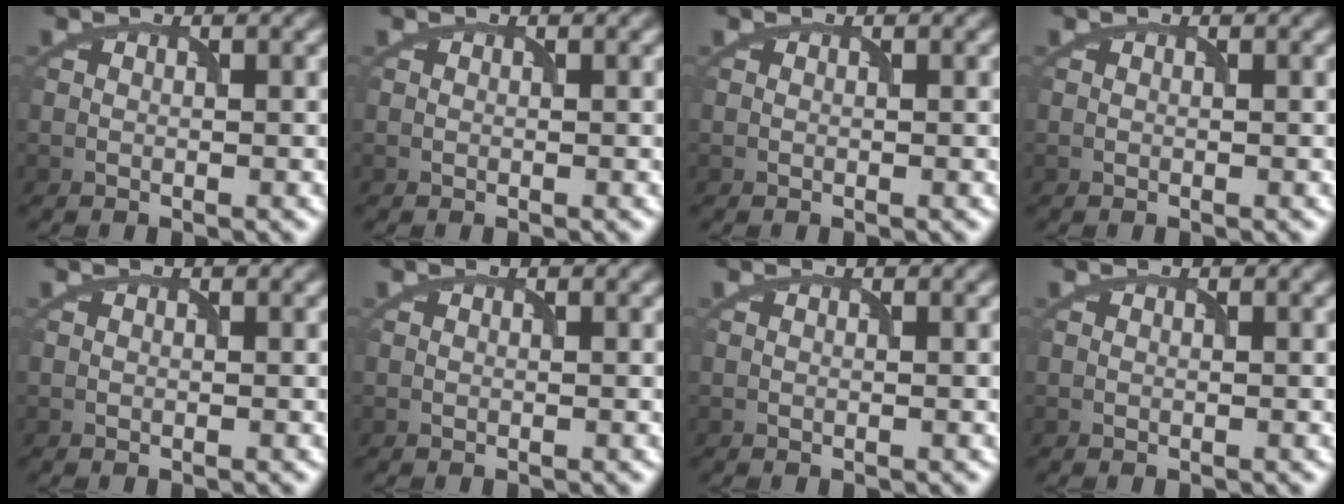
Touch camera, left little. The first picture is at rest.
{"total": 0.0}
{"total": 0.0}
{"total": 0.0}
{"total": 0.0}
{"total": 0.0}
{"total": 0.0}
{"total": 0.0}